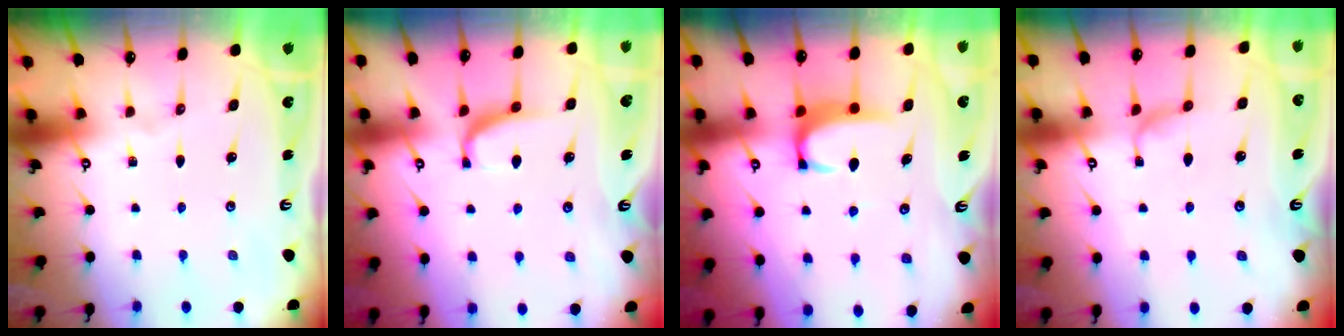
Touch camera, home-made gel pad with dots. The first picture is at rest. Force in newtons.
{"total": 1.8, "press": 1.7, "slide": 0.6}
{"total": 2.0, "press": 1.9, "slide": 0.5}
{"total": 1.1, "press": 1.0, "slide": 0.5}